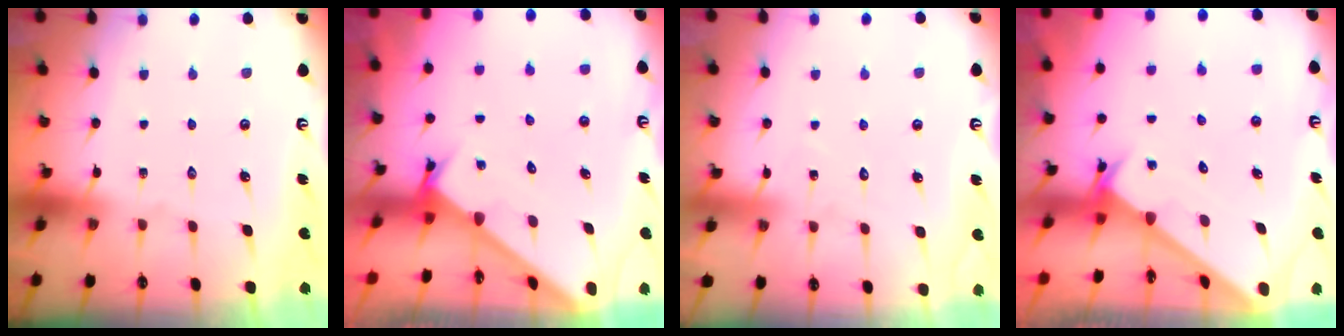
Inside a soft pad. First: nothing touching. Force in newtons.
{"total": 2.6, "press": 2.6, "slide": 0.3}
{"total": 6.2, "press": 6.2, "slide": 0.6}
{"total": 2.2, "press": 2.2, "slide": 0.2}